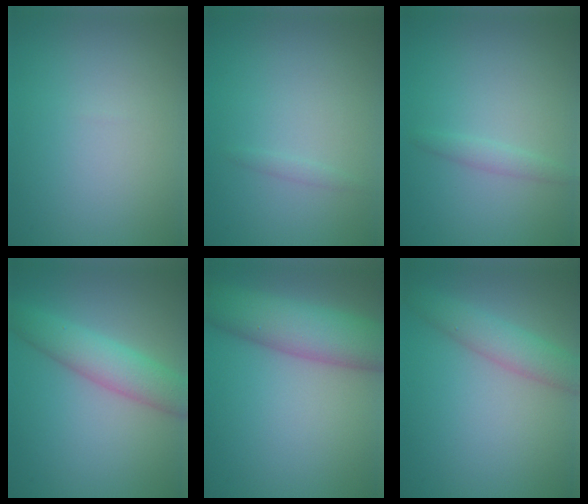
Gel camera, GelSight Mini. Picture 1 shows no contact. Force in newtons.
{"total": 0.5, "press": 0.5, "slide": 0.0}
{"total": 1.2, "press": 1.2, "slide": 0.0}
{"total": 4.5, "press": 4.5, "slide": 0.2}
{"total": 7.3, "press": 7.3, "slide": 0.2}
{"total": 3.4, "press": 3.4, "slide": 0.0}